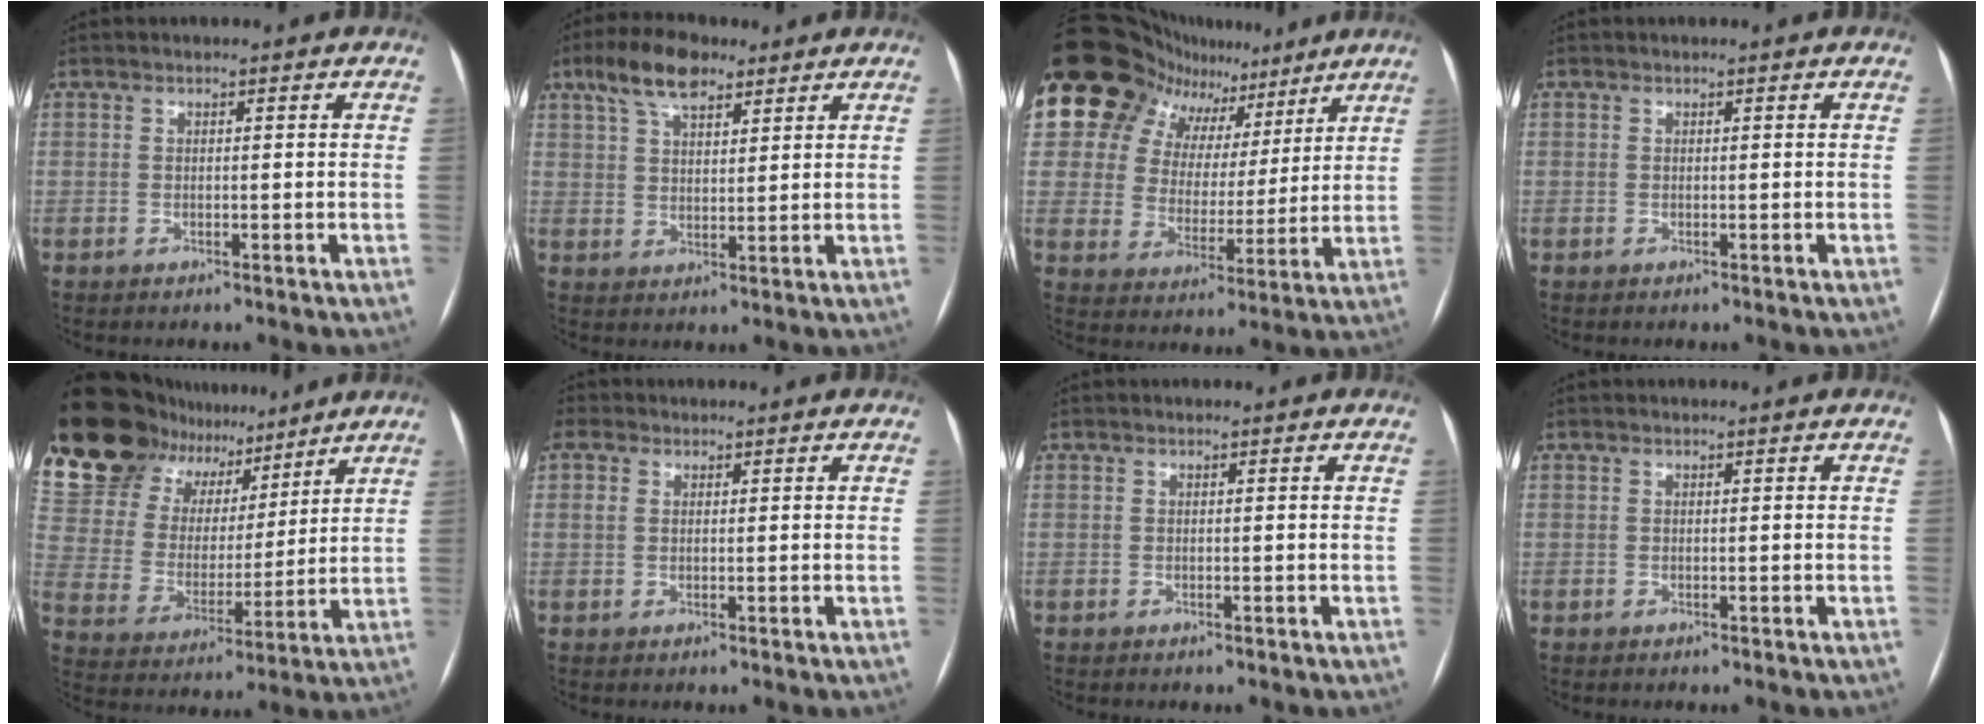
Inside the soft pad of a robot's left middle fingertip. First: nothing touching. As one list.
[{"total": 8.5, "force": [5.7, 3.3, 5.4], "torque": [-0.106, 0.021, 0.104]}, {"total": 15.4, "force": [11.1, 9.7, 4.5], "torque": [-0.084, 0.041, 0.166]}, {"total": 0.0}, {"total": 18.0, "force": [15.5, 7.6, 5.2], "torque": [-0.106, 0.036, 0.271]}, {"total": 0.0}, {"total": 0.0}, {"total": 0.0}]